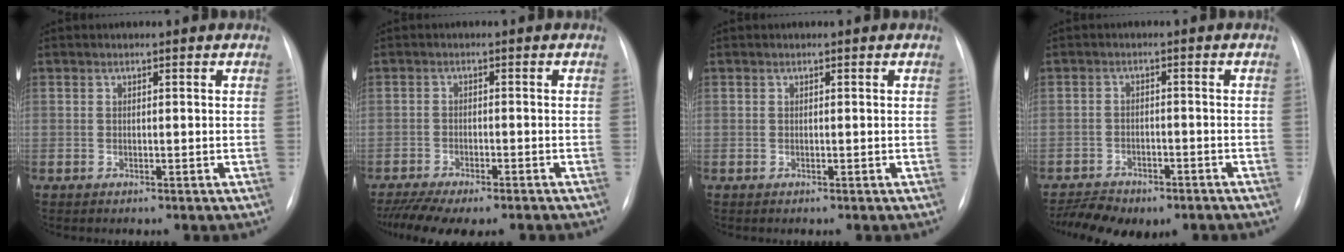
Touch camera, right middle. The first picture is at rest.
{"total": 11.6, "force": [-9.6, 2.6, 5.9], "torque": [-0.097, -0.008, -0.139]}
{"total": 0.0}
{"total": 10.1, "force": [-7.8, 4.4, 4.7], "torque": [-0.085, 0.002, -0.113]}